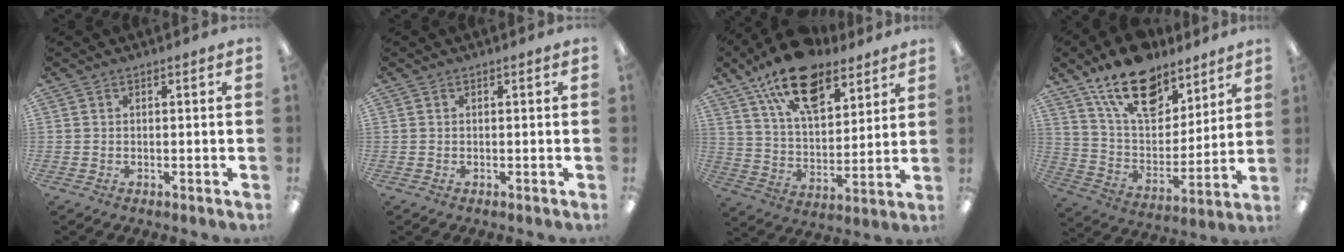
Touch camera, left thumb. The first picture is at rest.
{"total": 0.0}
{"total": 18.3, "force": [12.8, 8.7, 9.7], "torque": [-0.167, -0.063, 0.226]}
{"total": 19.1, "force": [13.8, 9.4, 9.4], "torque": [-0.162, -0.080, 0.244]}